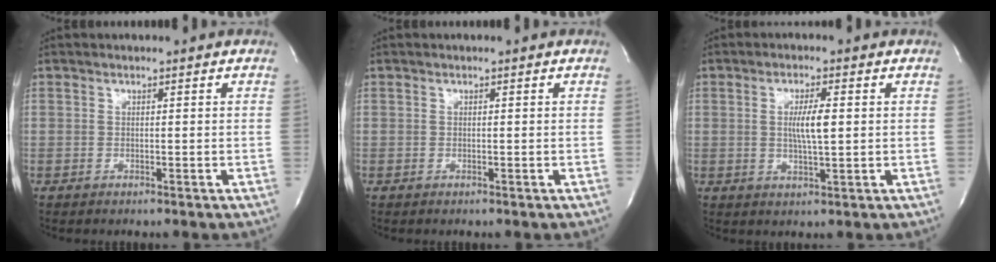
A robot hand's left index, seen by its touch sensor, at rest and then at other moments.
{"total": 0.0}
{"total": 4.6, "force": [0.5, 0.5, 4.6], "torque": [-0.085, -0.004, 0.009]}